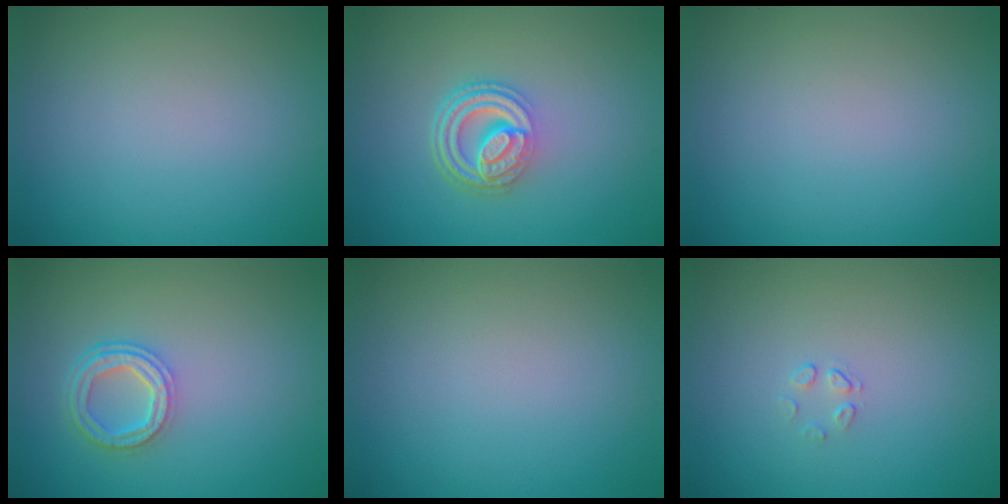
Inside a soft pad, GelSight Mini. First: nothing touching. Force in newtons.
{"total": 5.0, "press": 3.5, "slide": 3.6}
{"total": 0.0}
{"total": 3.7, "press": 2.8, "slide": 2.4}
{"total": 0.0}
{"total": 0.7, "press": 0.4, "slide": 0.6}